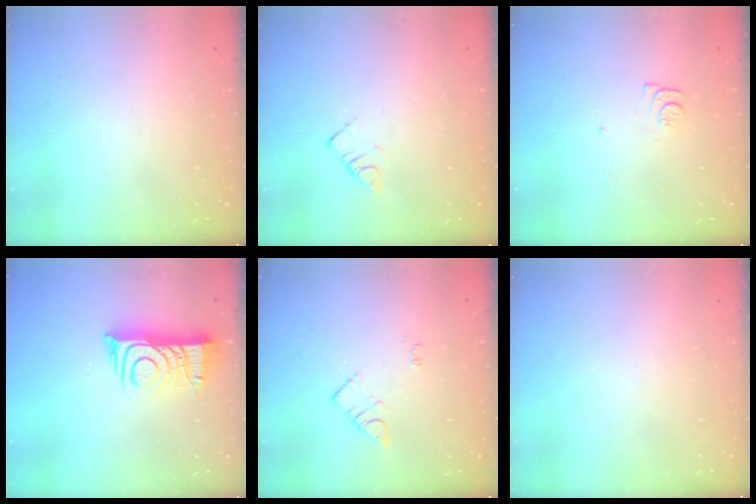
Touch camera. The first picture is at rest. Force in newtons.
{"total": 3.2, "press": 3.1, "slide": 0.5}
{"total": 5.9, "press": 5.9, "slide": 0.5}
{"total": 9.9, "press": 9.9, "slide": 1.0}
{"total": 4.5, "press": 4.5, "slide": 0.6}
{"total": 1.6, "press": 1.6, "slide": 0.1}